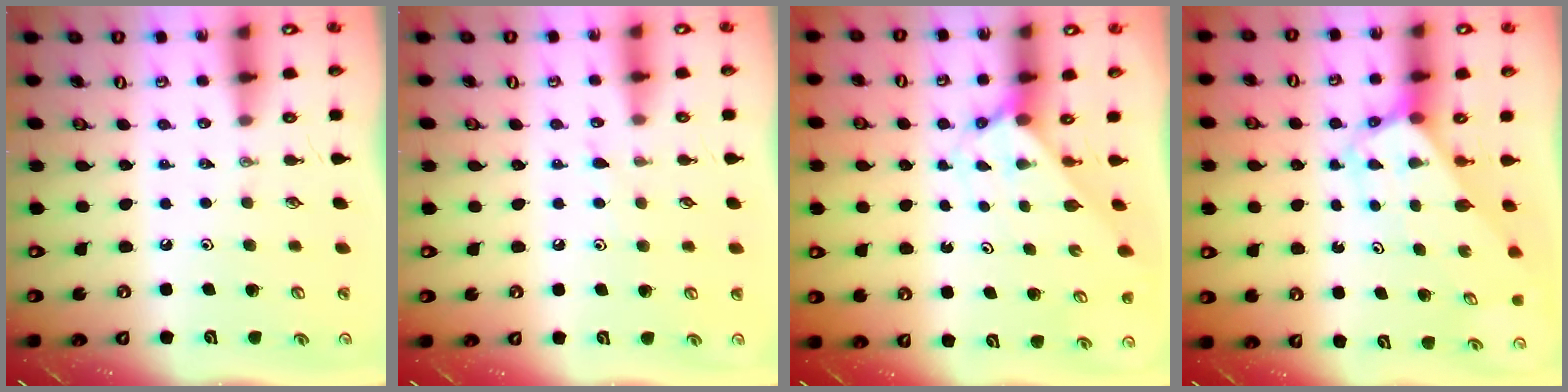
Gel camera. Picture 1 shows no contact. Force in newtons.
{"total": 6.1, "press": 6.0, "slide": 0.6}
{"total": 2.6, "press": 2.6, "slide": 0.3}
{"total": 3.6, "press": 3.6, "slide": 0.3}